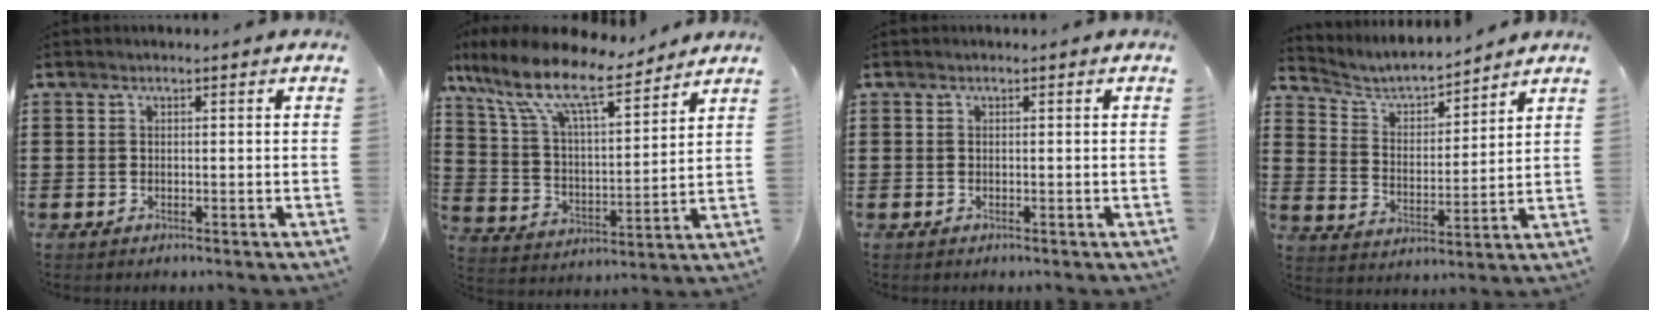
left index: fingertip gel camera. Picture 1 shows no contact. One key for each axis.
{"total": 11.5, "fx": 8.6, "fy": 2.5, "fz": 7.1, "tx": -0.168, "ty": -0.043, "tz": 0.146}
{"total": 0.0}
{"total": 4.8, "fx": 4.5, "fy": 0.9, "fz": 1.1, "tx": -0.048, "ty": -0.032, "tz": 0.073}